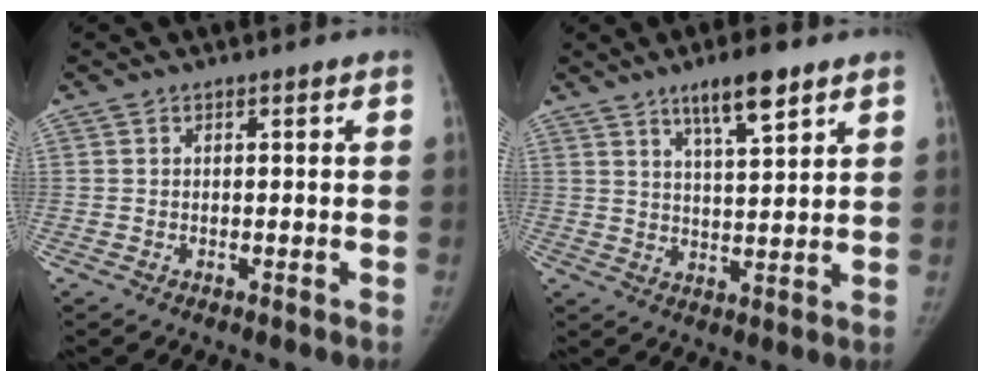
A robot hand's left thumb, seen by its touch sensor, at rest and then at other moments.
{"total": 8.1, "force": [5.3, 1.7, 5.9], "torque": [-0.092, -0.028, 0.091]}